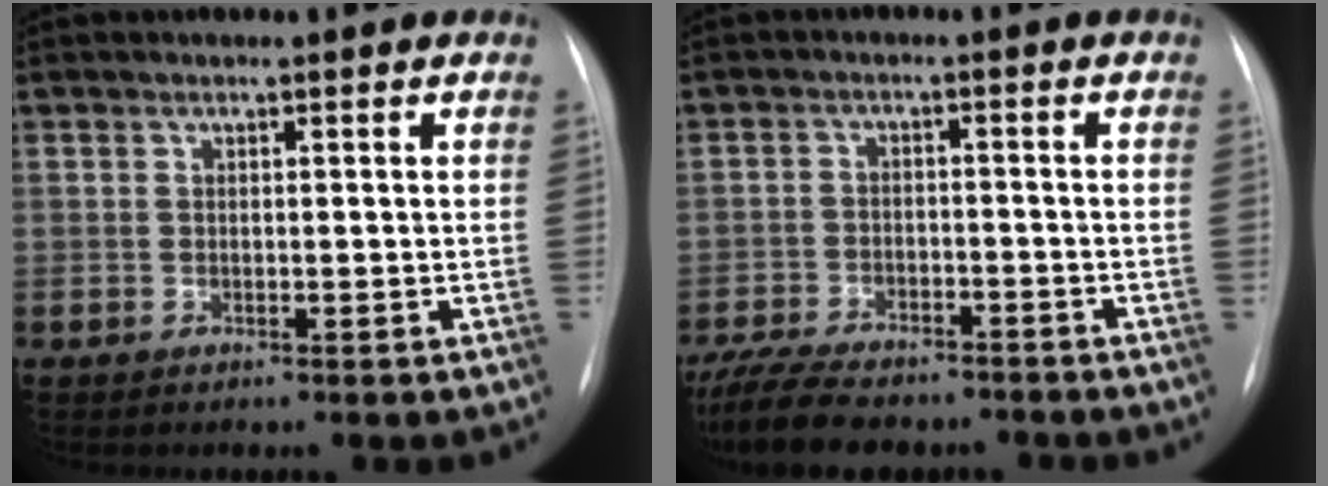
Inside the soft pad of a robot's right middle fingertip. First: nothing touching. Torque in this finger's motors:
{"motor_torque": [0.91, -0.94, 0.14, 0.08]}